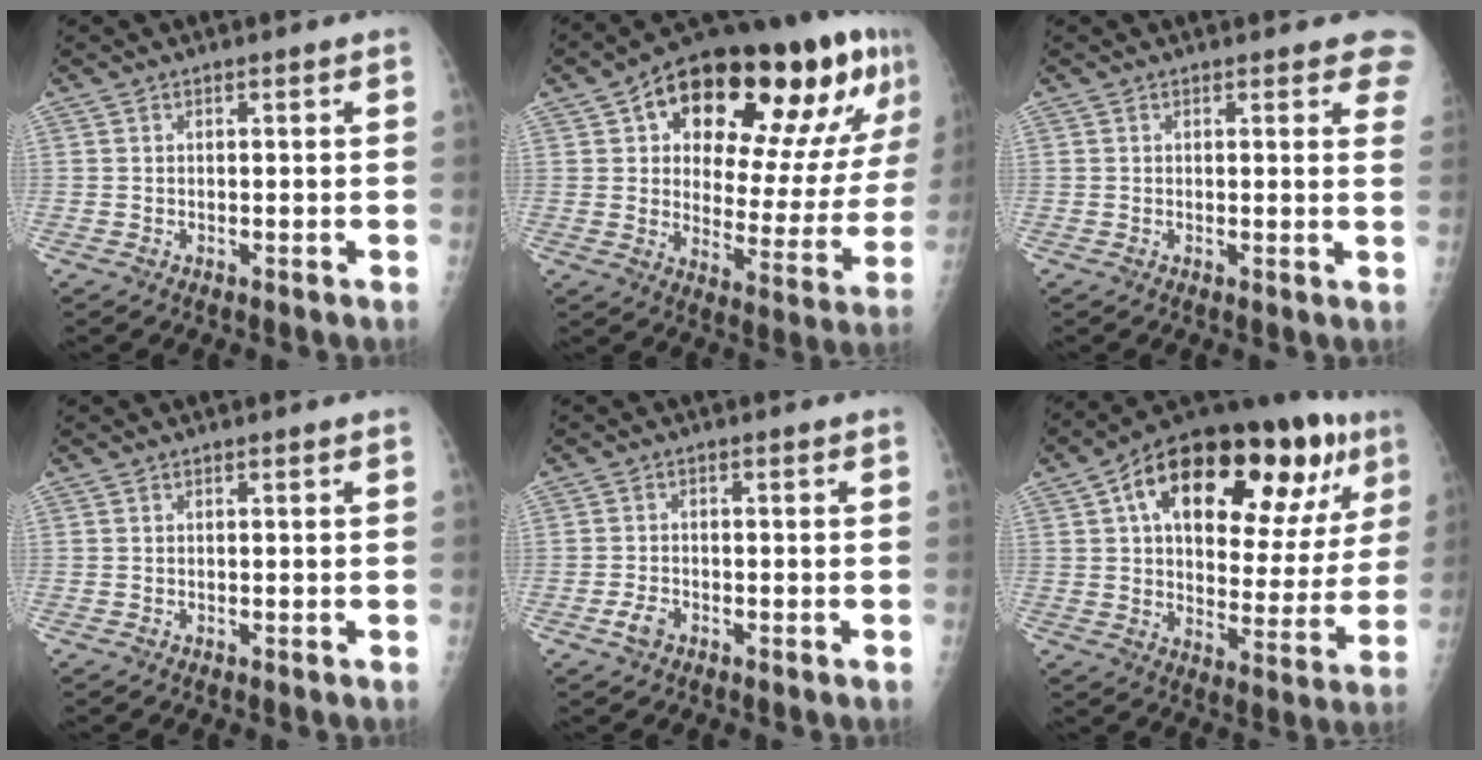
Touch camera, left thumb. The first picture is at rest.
{"total": 29.4, "force": [14.5, 12.6, 22.3], "torque": [-0.282, -0.003, 0.216]}
{"total": 4.7, "force": [3.9, 1.8, 1.8], "torque": [0.013, -0.016, 0.026]}
{"total": 0.0}
{"total": 2.8, "force": [-1.5, 1.8, 1.6], "torque": [-0.029, 0.006, -0.028]}
{"total": 30.5, "force": [13.4, 14.1, 23.5], "torque": [-0.316, 0.020, 0.201]}